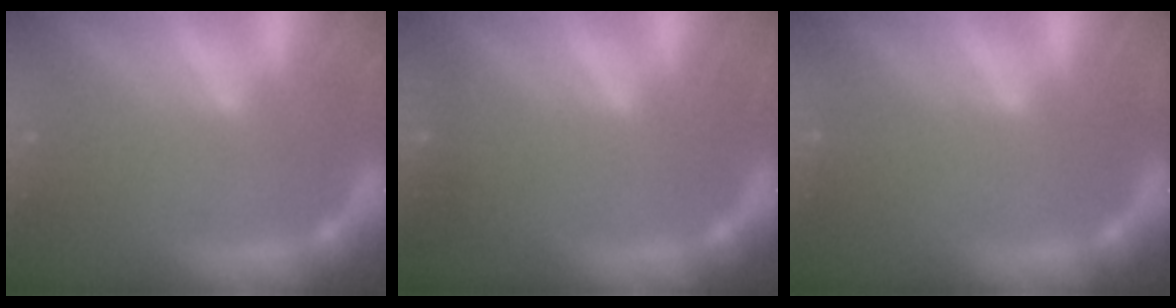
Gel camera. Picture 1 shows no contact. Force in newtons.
{"total": 0.9}
{"total": 0.0}